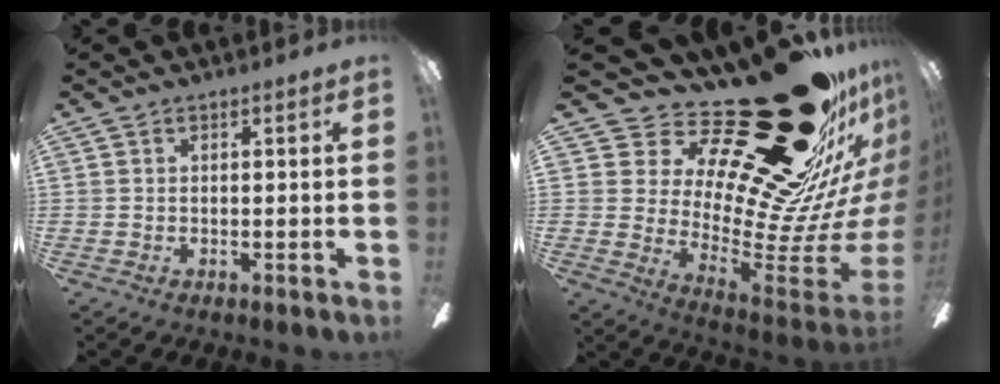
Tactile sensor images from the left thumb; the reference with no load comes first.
{"total": 38.9, "force": [25.0, 13.8, 26.4], "torque": [-0.297, -0.221, 0.482]}